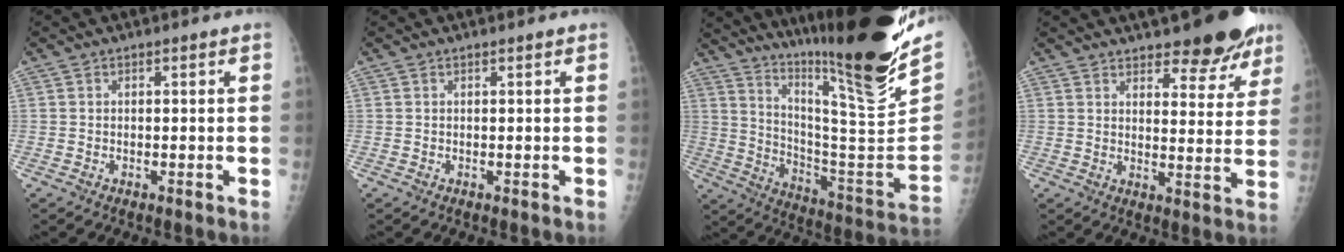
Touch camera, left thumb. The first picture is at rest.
{"total": 0.0}
{"total": 28.4, "force": [22.2, 1.6, 17.6], "torque": [-0.260, -0.144, 0.344]}
{"total": 12.3, "force": [9.2, 4.3, 6.9], "torque": [-0.047, -0.054, 0.119]}